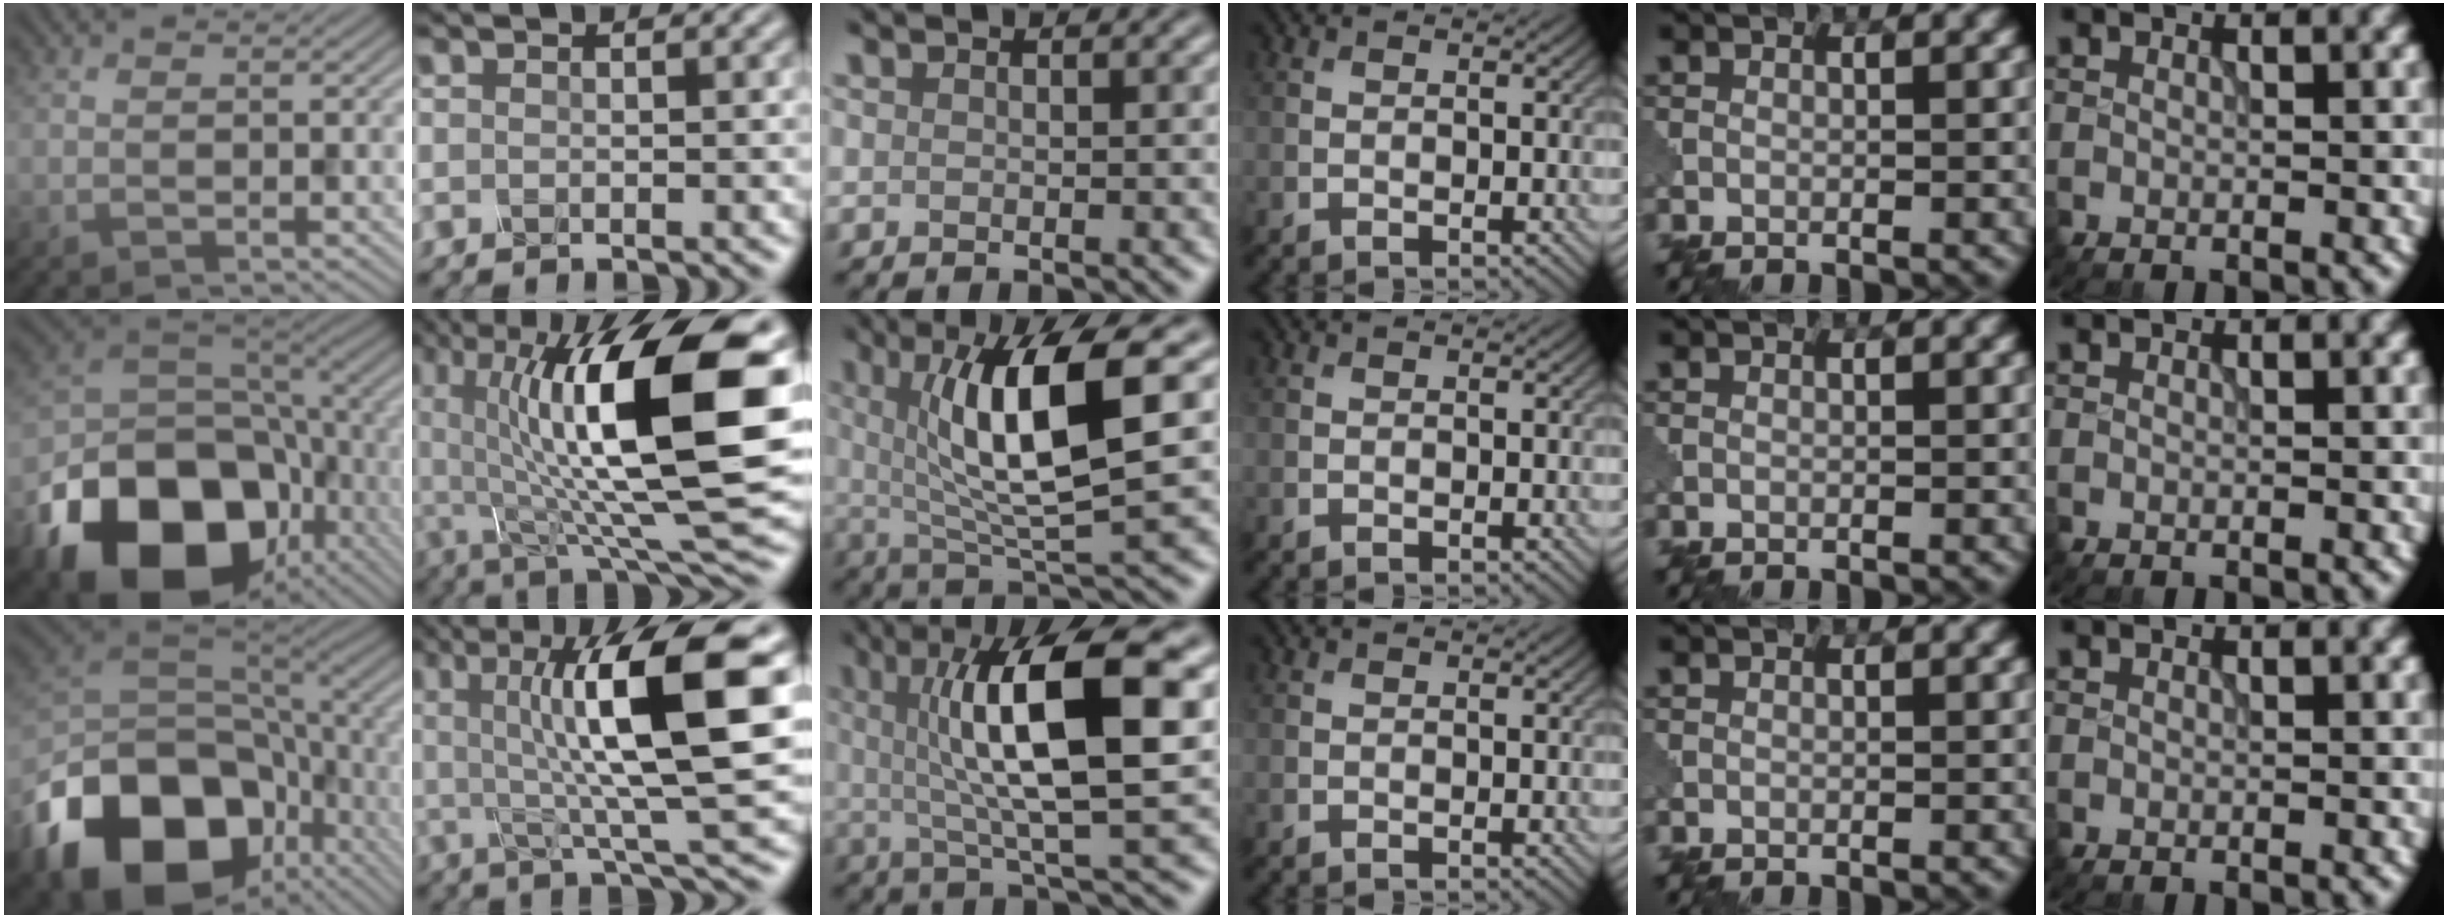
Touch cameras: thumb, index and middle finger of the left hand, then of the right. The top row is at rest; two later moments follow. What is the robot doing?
{"motion": "shake", "object": "sieve"}